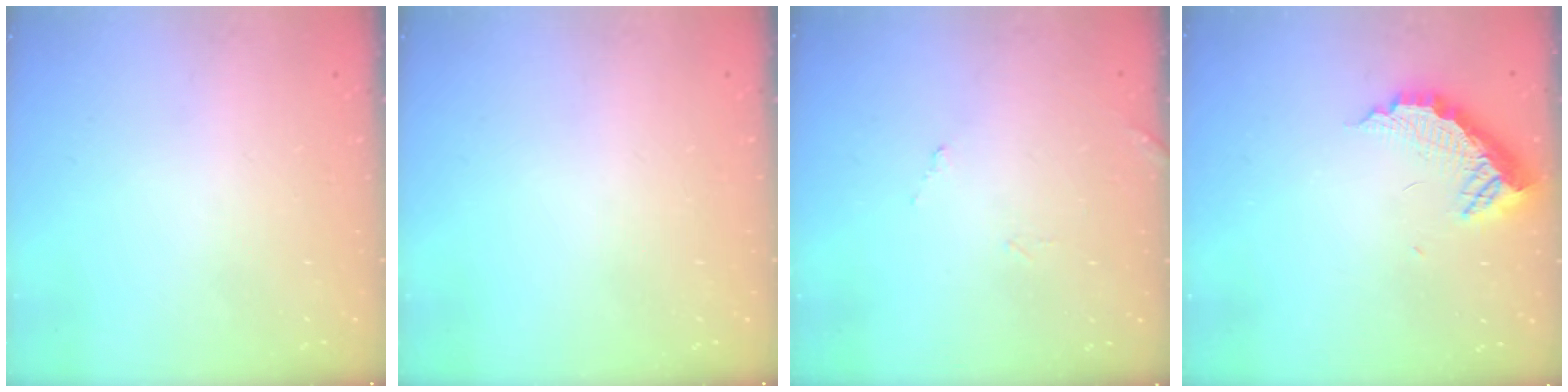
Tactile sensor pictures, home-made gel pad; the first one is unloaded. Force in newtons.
{"total": 0.0}
{"total": 7.9, "press": 7.9, "slide": 0.4}
{"total": 10.4, "press": 10.4, "slide": 0.3}